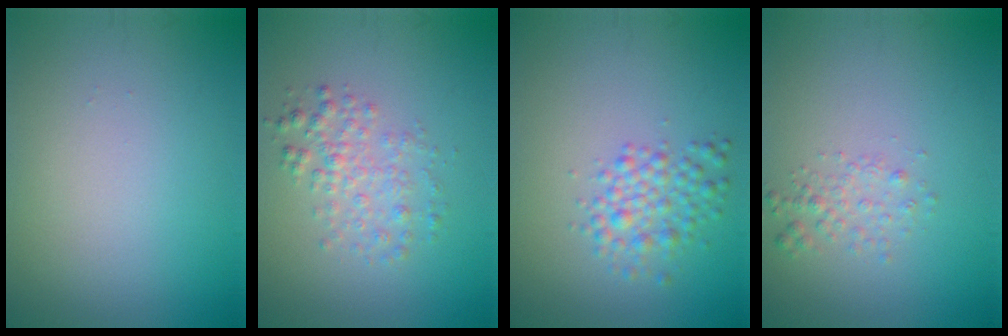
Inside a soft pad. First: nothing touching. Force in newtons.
{"total": 2.6, "press": 2.6, "slide": 0.1}
{"total": 2.8, "press": 2.8, "slide": 0.0}
{"total": 1.6, "press": 1.6, "slide": 0.1}